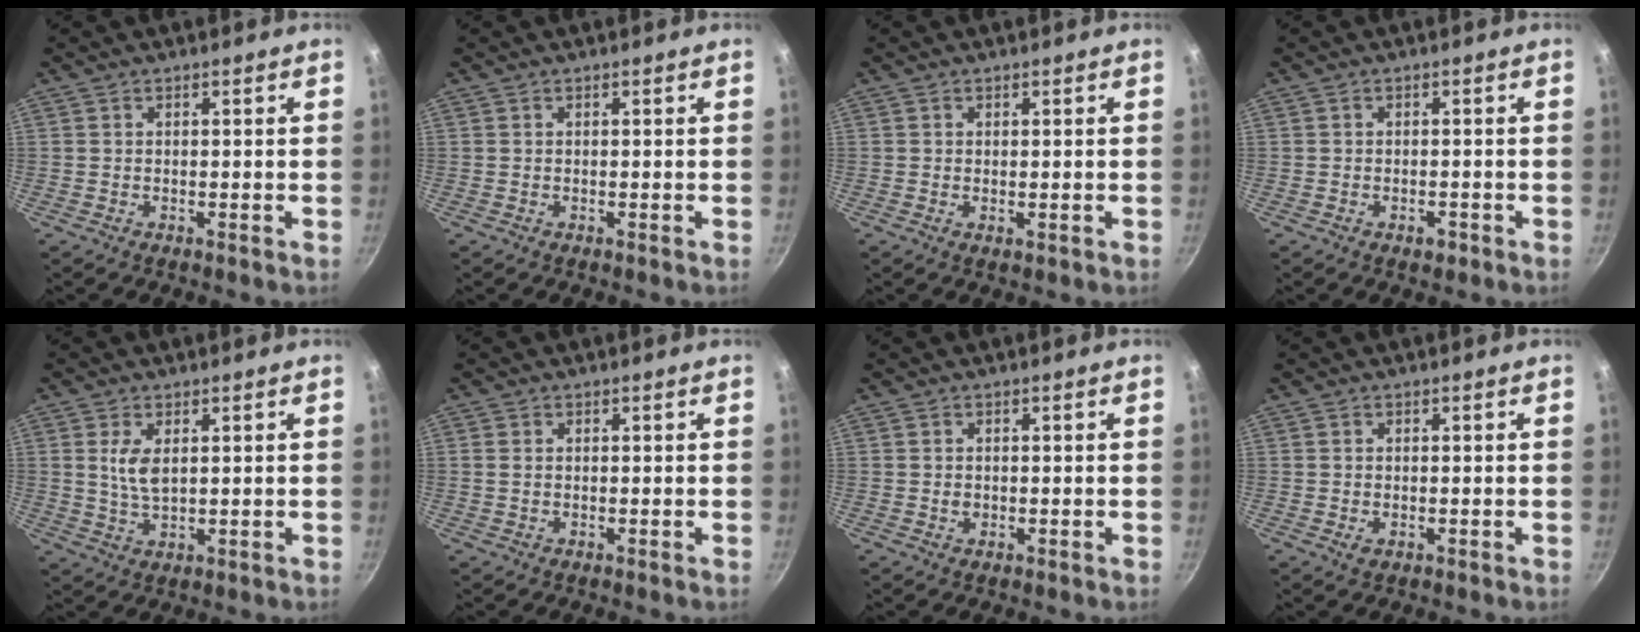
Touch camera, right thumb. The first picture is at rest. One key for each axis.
{"total": 0.0}
{"total": 0.8, "fx": 0.2, "fy": 0.5, "fz": 0.6, "tx": -0.009, "ty": -0.002, "tz": 0.001}
{"total": 1.9, "fx": -1.1, "fy": 1.2, "fz": 1.1, "tx": -0.012, "ty": 0.010, "tz": -0.013}
{"total": 4.9, "fx": 1.3, "fy": 2.5, "fz": 4.0, "tx": -0.076, "ty": -0.013, "tz": 0.028}
{"total": 1.0, "fx": 0.1, "fy": 0.7, "fz": 0.6, "tx": -0.013, "ty": 0.002, "tz": 0.001}
{"total": 1.1, "fx": -0.1, "fy": 1.0, "fz": 0.6, "tx": -0.008, "ty": -0.001, "tz": -0.002}
{"total": 1.2, "fx": -0.2, "fy": 1.0, "fz": 0.7, "tx": -0.011, "ty": -0.003, "tz": -0.003}